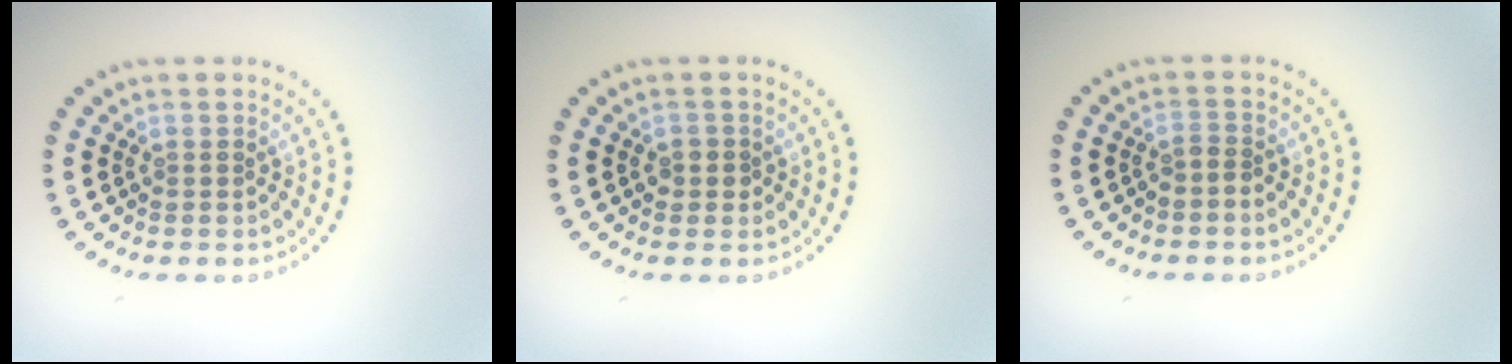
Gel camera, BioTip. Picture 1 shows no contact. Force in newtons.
{"total": 1.1, "press": 1.0, "slide": 0.5}
{"total": 1.0, "press": 0.7, "slide": 0.7}